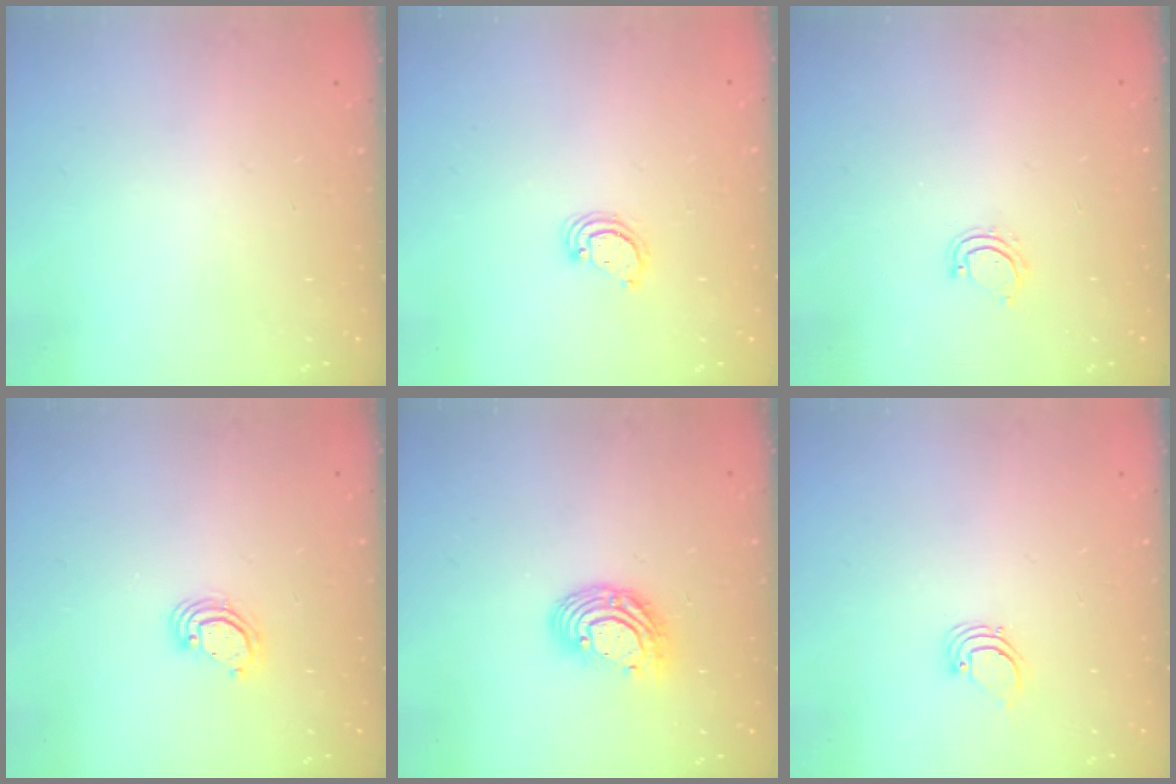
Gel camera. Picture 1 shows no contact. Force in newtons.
{"total": 2.6, "press": 2.6, "slide": 0.3}
{"total": 4.5, "press": 4.4, "slide": 0.4}
{"total": 4.1, "press": 4.1, "slide": 0.3}
{"total": 9.9, "press": 9.9, "slide": 0.8}
{"total": 1.9, "press": 1.9, "slide": 0.1}